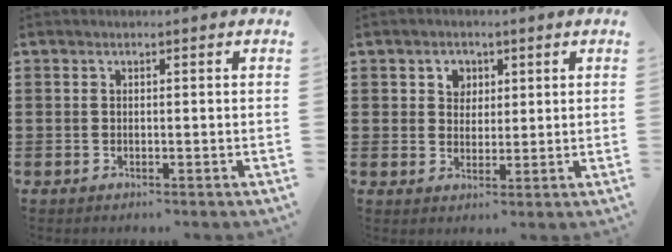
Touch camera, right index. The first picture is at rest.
{"total": 2.8, "force": [1.2, 2.5, 0.5], "torque": [-0.022, 0.013, 0.020]}